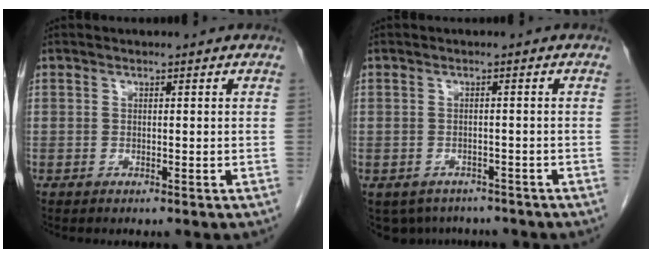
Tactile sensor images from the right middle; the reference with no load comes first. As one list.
[{"total": 5.9, "force": [-4.8, 3.4, 0.6], "torque": [-0.002, 0.002, -0.061]}]